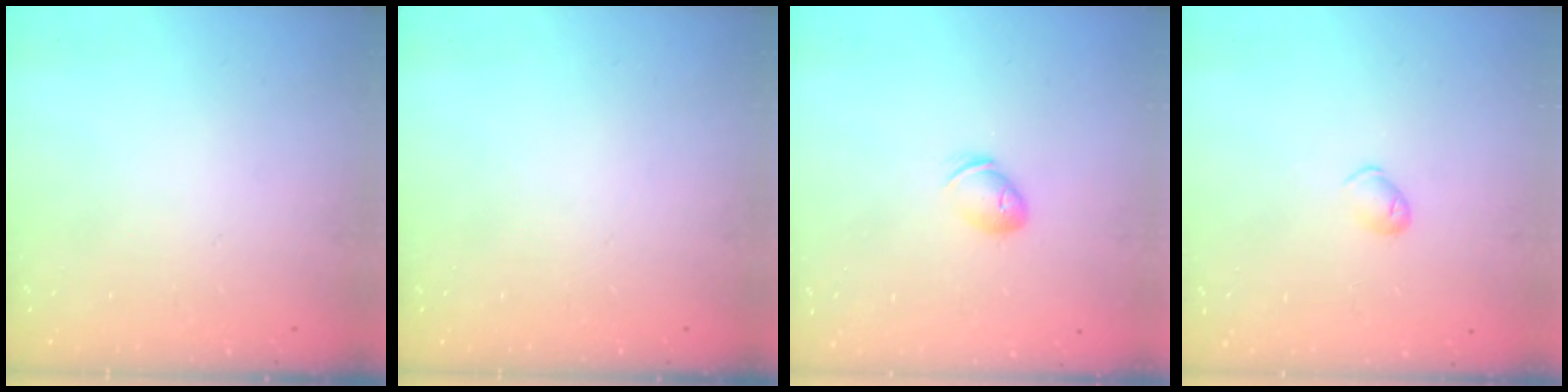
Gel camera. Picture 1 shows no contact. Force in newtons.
{"total": 0.0}
{"total": 7.1, "press": 7.0, "slide": 1.1}
{"total": 4.4, "press": 4.3, "slide": 0.9}